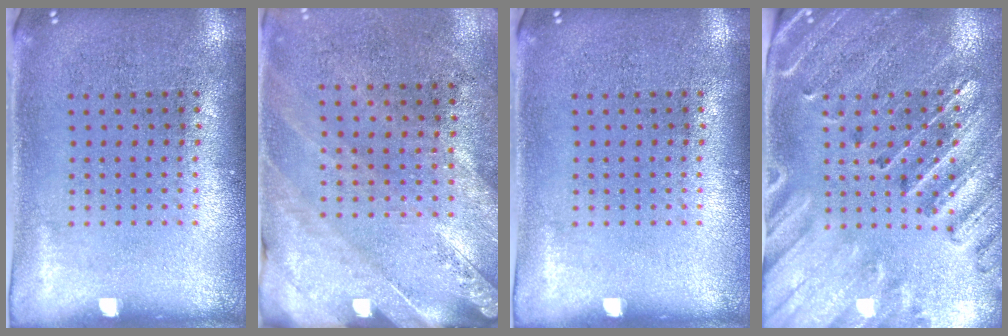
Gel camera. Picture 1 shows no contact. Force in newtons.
{"total": 2.5, "press": 2.0, "slide": 1.5}
{"total": 0.0}
{"total": 2.7, "press": 2.6, "slide": 0.8}